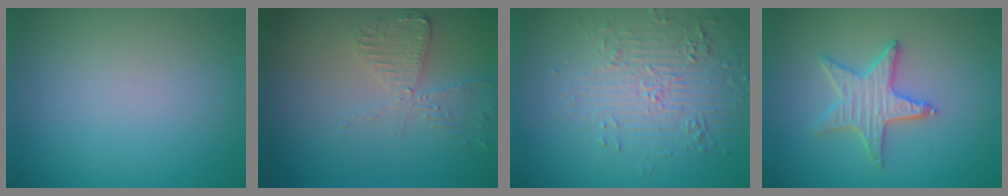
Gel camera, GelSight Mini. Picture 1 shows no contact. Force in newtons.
{"total": 2.9, "press": 2.8, "slide": 0.6}
{"total": 4.5, "press": 4.0, "slide": 2.0}
{"total": 3.4, "press": 3.2, "slide": 1.0}